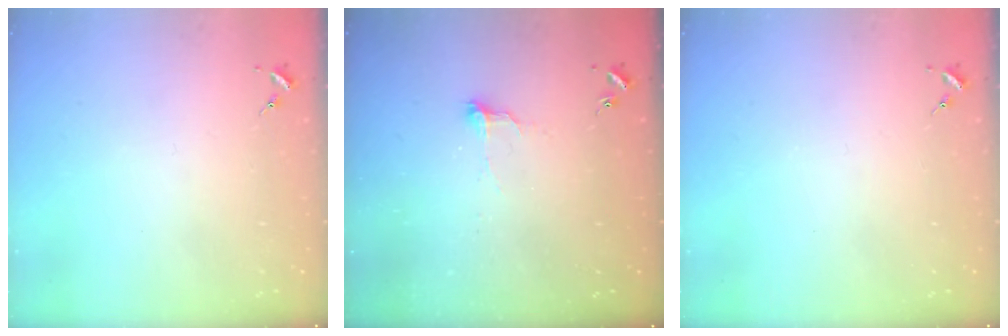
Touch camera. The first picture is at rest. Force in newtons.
{"total": 6.6, "press": 6.6, "slide": 0.5}
{"total": 0.0}